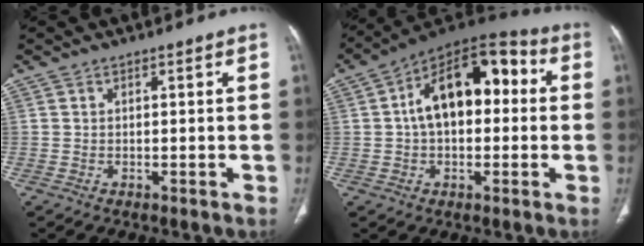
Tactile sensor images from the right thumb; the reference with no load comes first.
{"total": 17.4, "force": [2.0, 10.0, 14.0], "torque": [-0.192, 0.049, 0.023]}